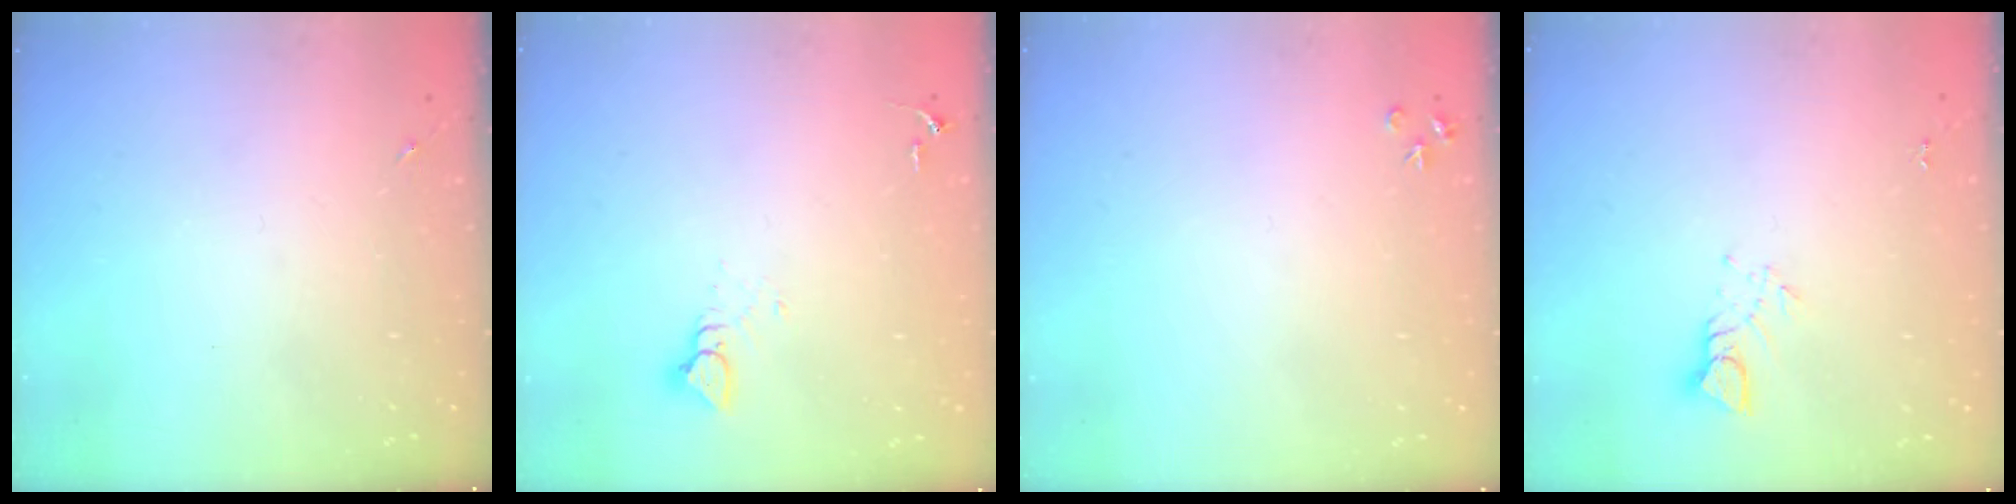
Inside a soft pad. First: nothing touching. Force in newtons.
{"total": 3.6, "press": 3.6, "slide": 0.2}
{"total": 3.1, "press": 3.1, "slide": 0.4}
{"total": 3.7, "press": 3.7, "slide": 0.2}